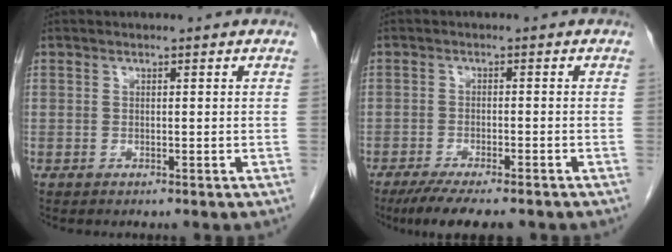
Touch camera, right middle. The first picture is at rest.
{"total": 9.1, "force": [-7.3, 1.7, 5.1], "torque": [-0.074, -0.015, -0.109]}